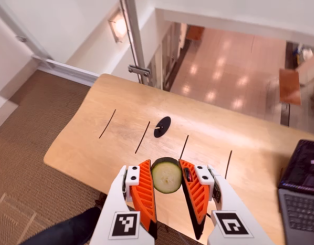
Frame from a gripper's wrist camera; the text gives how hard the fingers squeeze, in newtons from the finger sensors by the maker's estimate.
{"total": 11.3, "left": 11.1, "right": 11.5}